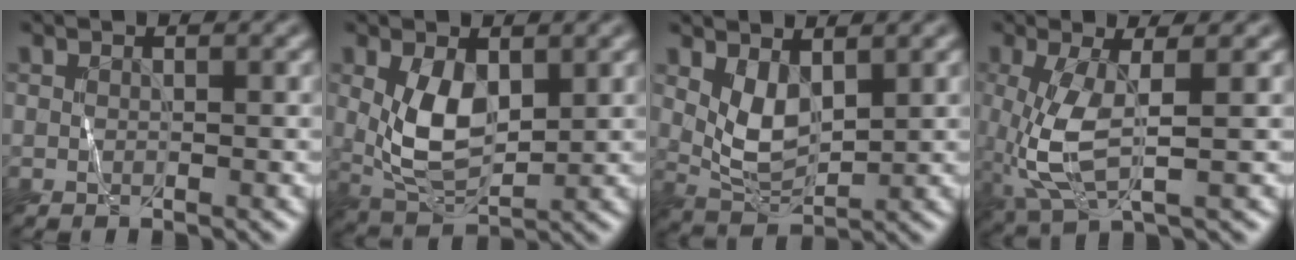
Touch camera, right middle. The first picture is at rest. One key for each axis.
{"total": 4.9, "fx": 1.0, "fy": 2.6, "fz": 4.1, "tx": -0.093, "ty": -0.003, "tz": 0.029}
{"total": 3.4, "fx": 1.5, "fy": 1.7, "fz": 2.5, "tx": -0.063, "ty": -0.008, "tz": 0.037}
{"total": 5.4, "fx": -0.2, "fy": 1.8, "fz": 5.1, "tx": -0.125, "ty": -0.004, "tz": 0.001}